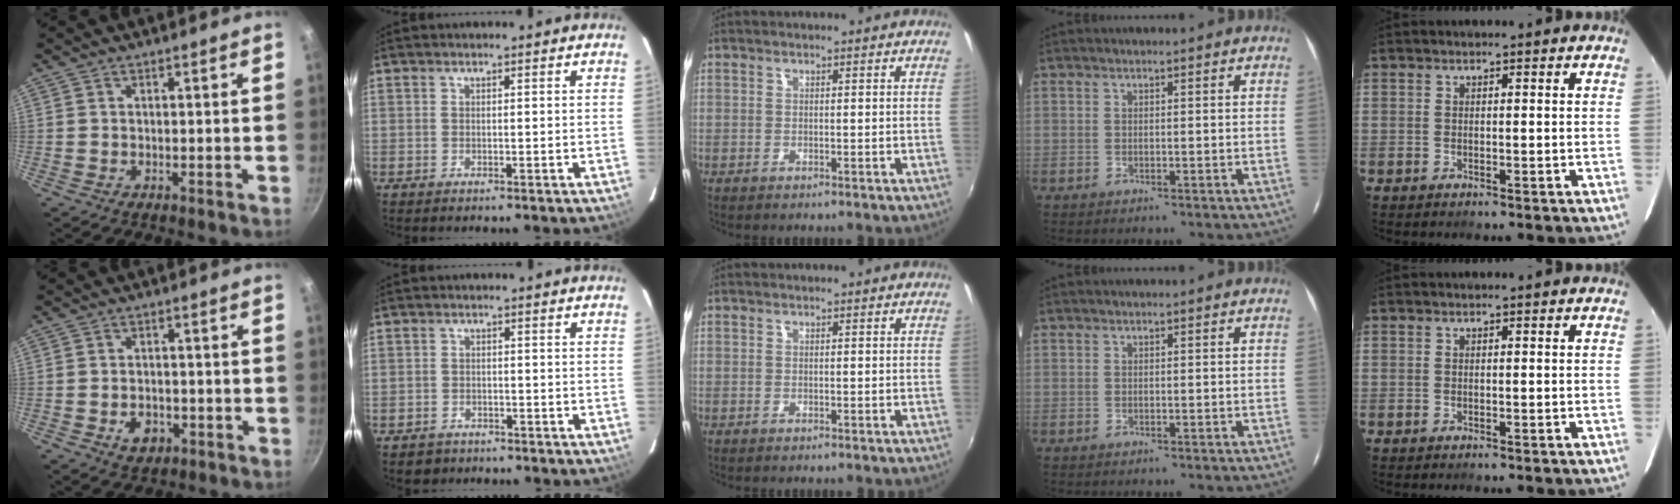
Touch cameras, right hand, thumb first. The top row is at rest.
{"thumb": {"total": 4.8, "force": [-1.7, 3.4, 2.8], "torque": [-0.032, 0.011, -0.021]}, "index": {"total": 3.4, "force": [-2.4, 2.4, 0.3], "torque": [-0.019, 0.003, -0.034]}}